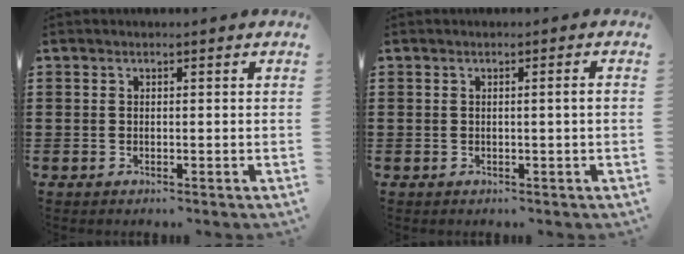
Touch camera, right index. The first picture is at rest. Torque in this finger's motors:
{"motor_torque": [0.31, -0.23, 0.01, 0.04]}